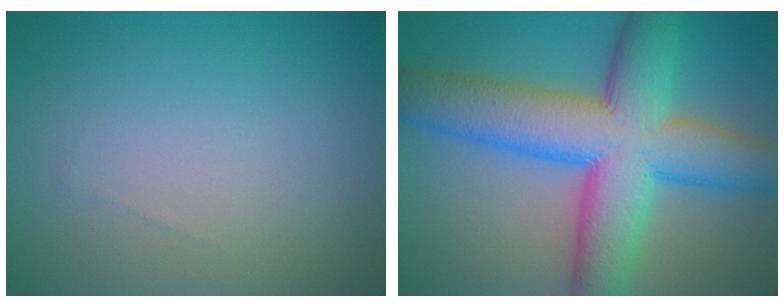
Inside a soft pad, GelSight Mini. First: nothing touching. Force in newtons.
{"total": 12.2, "press": 12.2, "slide": 0.2}